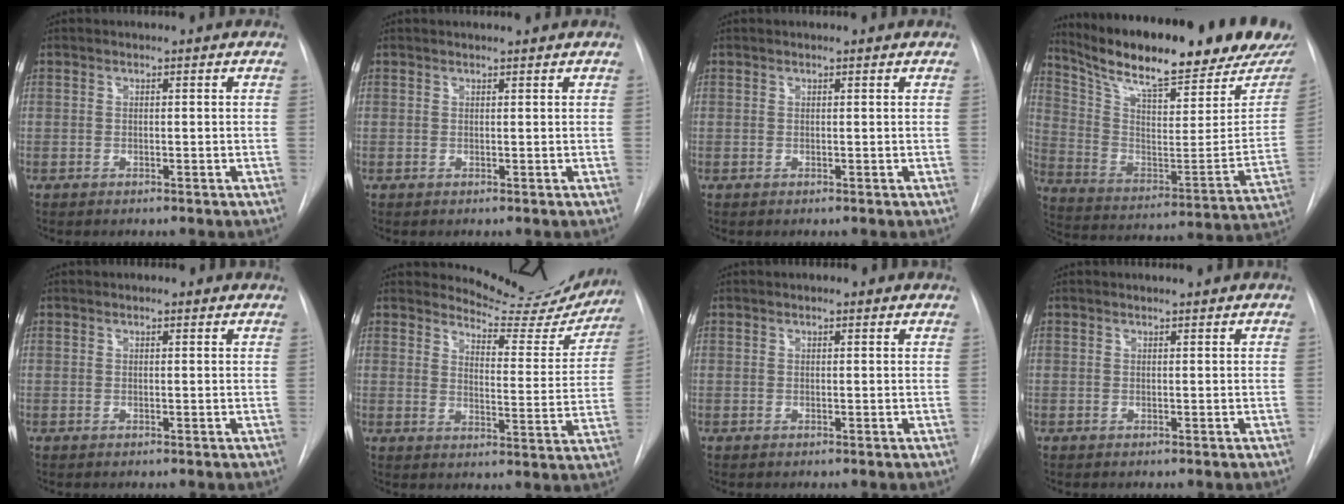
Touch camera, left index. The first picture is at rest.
{"total": 1.7, "force": [1.7, 0.0, 0.4], "torque": [-0.007, 0.009, 0.024]}
{"total": 0.9, "force": [0.9, 0.0, 0.2], "torque": [-0.009, 0.008, 0.012]}
{"total": 27.9, "force": [22.8, 3.7, 15.7], "torque": [-0.262, -0.058, 0.331]}
{"total": 1.8, "force": [1.5, 0.5, 0.7], "torque": [-0.013, 0.013, 0.017]}
{"total": 14.0, "force": [13.7, 2.2, 1.3], "torque": [-0.006, -0.067, 0.155]}
{"total": 2.0, "force": [1.7, 0.6, 0.9], "torque": [-0.013, 0.015, 0.019]}
{"total": 2.1, "force": [2.0, 0.0, 0.5], "torque": [-0.007, 0.009, 0.027]}